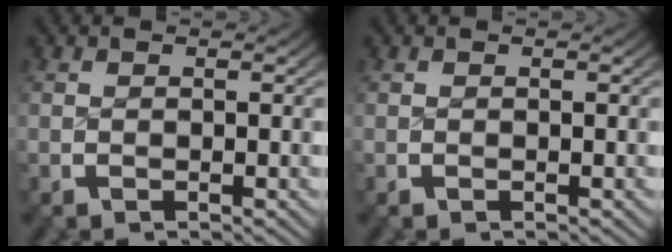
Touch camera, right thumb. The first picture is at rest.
{"total": 0.0}